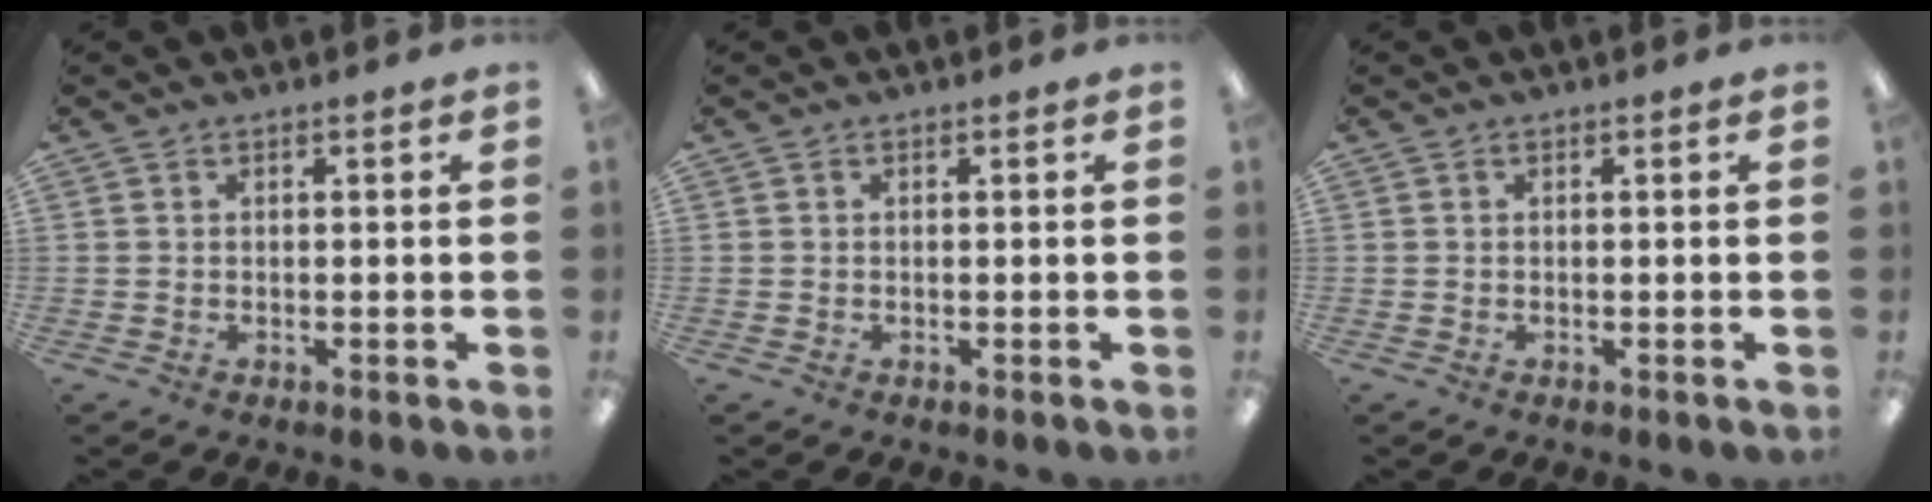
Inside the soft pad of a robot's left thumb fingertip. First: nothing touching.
{"total": 0.0}
{"total": 0.0}